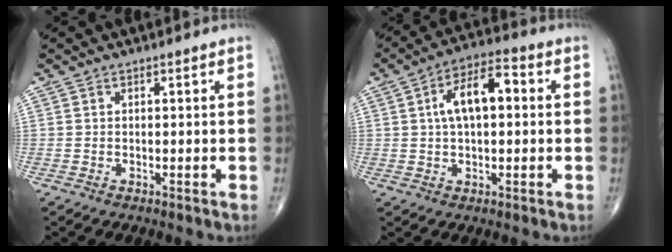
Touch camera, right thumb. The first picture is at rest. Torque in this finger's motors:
{"motor_torque": [0.72, 2.01, 0.74, -0.38, 0.05]}